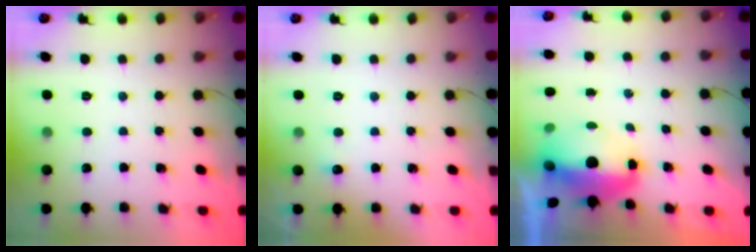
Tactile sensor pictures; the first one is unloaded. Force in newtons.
{"total": 3.7, "press": 3.5, "slide": 1.2}
{"total": 10.7, "press": 8.2, "slide": 6.8}